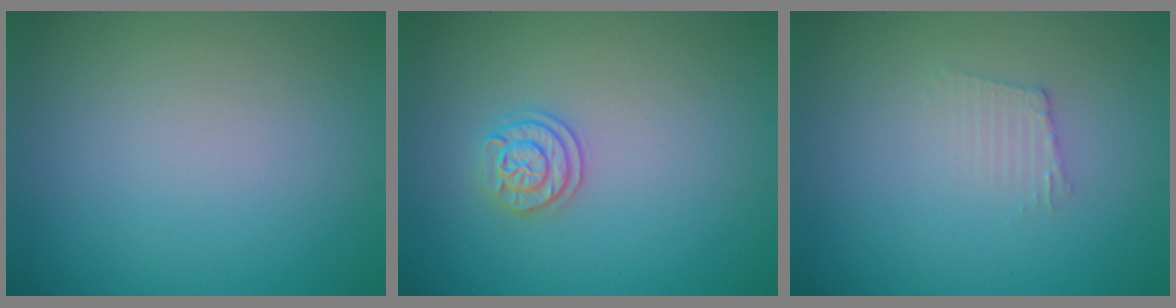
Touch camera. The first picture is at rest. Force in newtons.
{"total": 1.9, "press": 1.8, "slide": 0.5}
{"total": 1.2, "press": 1.2, "slide": 0.2}